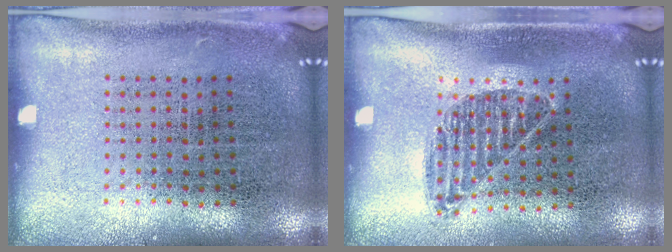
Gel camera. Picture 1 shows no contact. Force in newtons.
{"total": 0.9, "press": 0.8, "slide": 0.4}